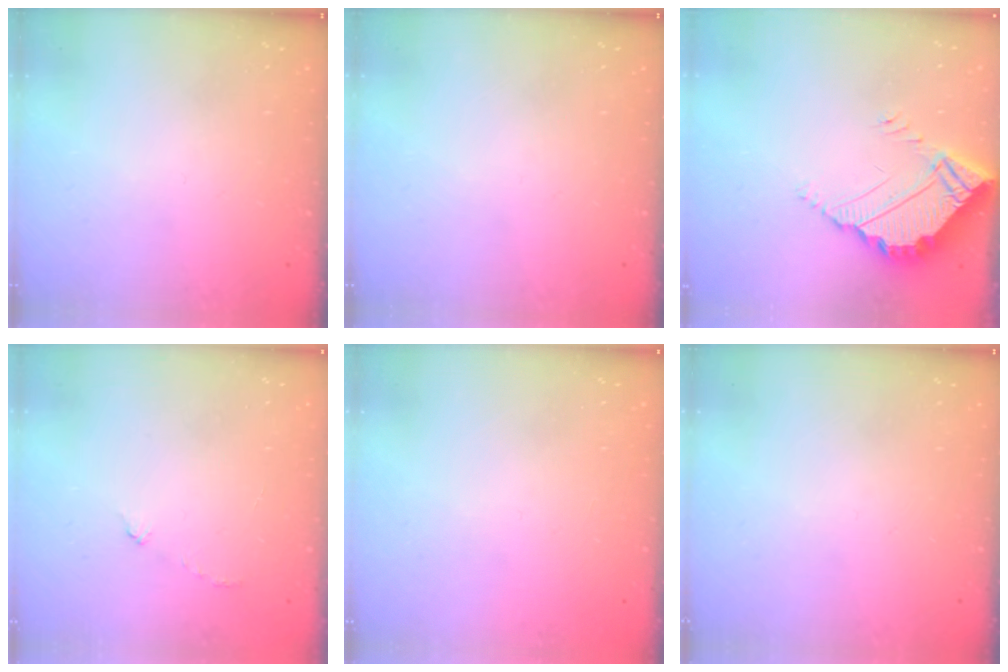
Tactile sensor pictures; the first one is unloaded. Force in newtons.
{"total": 0.0}
{"total": 5.7, "press": 5.7, "slide": 0.5}
{"total": 3.4, "press": 3.4, "slide": 0.3}
{"total": 2.3, "press": 2.3, "slide": 0.1}
{"total": 0.0}